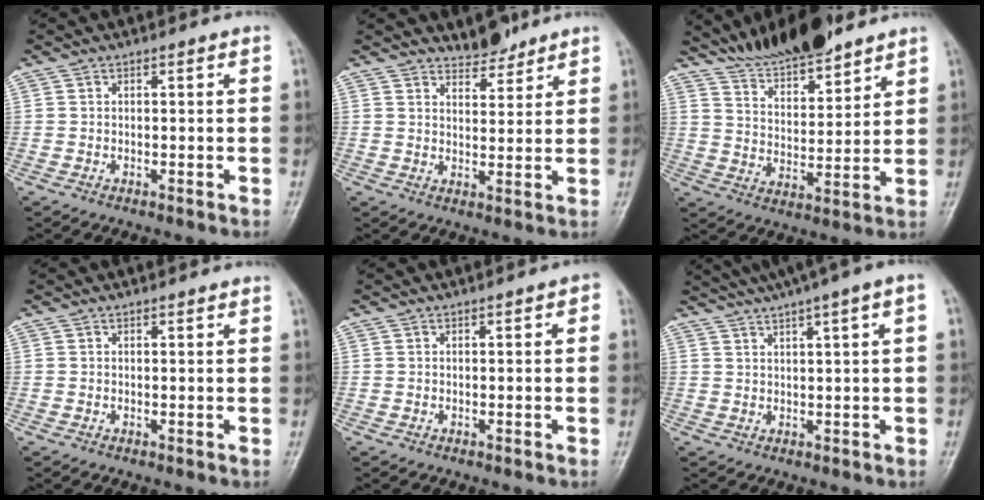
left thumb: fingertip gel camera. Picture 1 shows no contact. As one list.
[{"total": 4.3, "force": [4.0, 1.5, 0.6], "torque": [0.011, -0.034, 0.068]}, {"total": 12.0, "force": [10.4, 3.1, 5.2], "torque": [-0.062, -0.060, 0.187]}, {"total": 1.0, "force": [0.9, 0.1, 0.4], "torque": [-0.002, 0.004, 0.015]}, {"total": 1.6, "force": [0.6, 0.6, 1.3], "torque": [-0.013, 0.005, 0.004]}, {"total": 10.2, "force": [6.4, 0.7, 8.0], "torque": [-0.125, 0.023, 0.095]}]